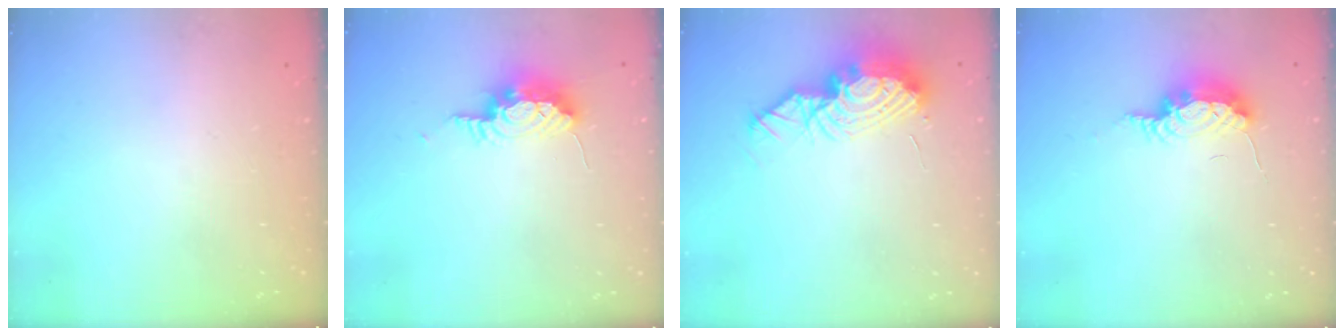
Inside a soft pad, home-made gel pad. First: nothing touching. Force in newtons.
{"total": 15.3, "press": 10.5, "slide": 11.1}
{"total": 16.9, "press": 16.1, "slide": 5.1}
{"total": 8.6, "press": 8.1, "slide": 2.9}